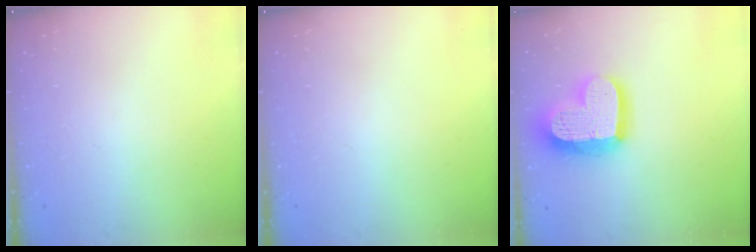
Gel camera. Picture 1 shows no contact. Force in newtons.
{"total": 0.0}
{"total": 19.5, "press": 19.4, "slide": 1.7}